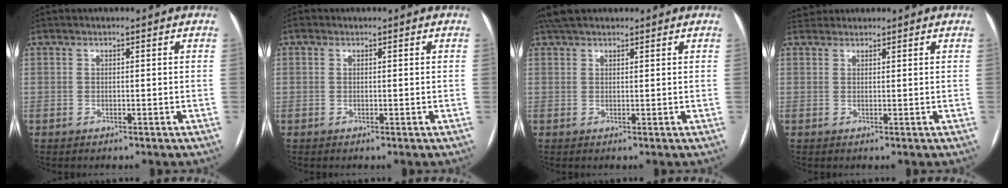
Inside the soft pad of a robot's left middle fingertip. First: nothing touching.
{"total": 0.7, "force": [-0.3, -0.5, -0.3], "torque": [0.007, -0.005, -0.008]}
{"total": 4.6, "force": [3.9, 1.7, 1.8], "torque": [-0.027, 0.035, 0.069]}
{"total": 2.1, "force": [1.9, 0.7, -0.2], "torque": [0.002, 0.022, 0.033]}